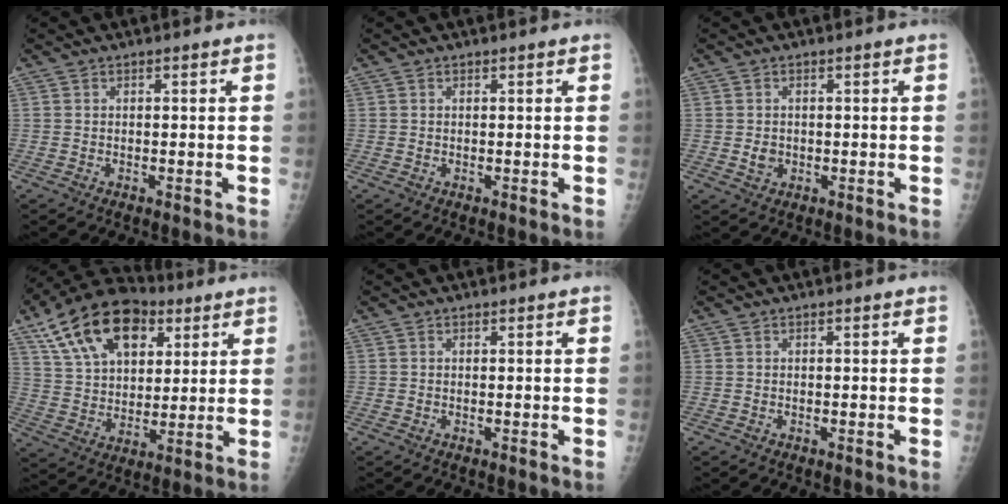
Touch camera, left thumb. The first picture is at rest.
{"total": 0.0}
{"total": 2.2, "force": [-0.2, 1.9, 1.1], "torque": [-0.010, 0.002, 0.001]}
{"total": 20.3, "force": [9.7, 12.3, 12.9], "torque": [-0.206, -0.007, 0.167]}
{"total": 0.0}
{"total": 0.0}